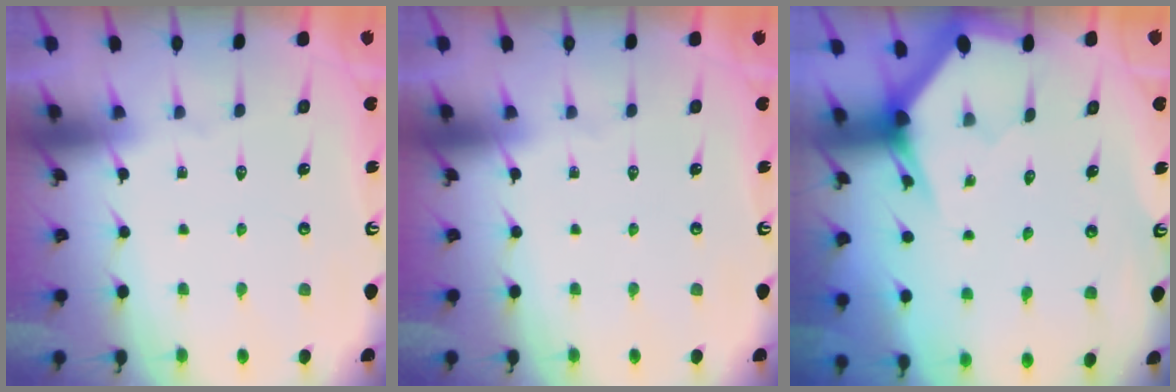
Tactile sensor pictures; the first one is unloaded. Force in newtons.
{"total": 0.0}
{"total": 3.1, "press": 3.1, "slide": 0.1}